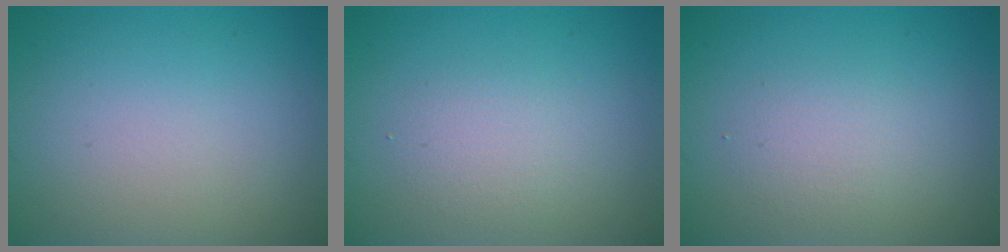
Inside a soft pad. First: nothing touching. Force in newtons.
{"total": 2.0, "press": 2.0, "slide": 0.1}
{"total": 1.7, "press": 1.7, "slide": 0.0}